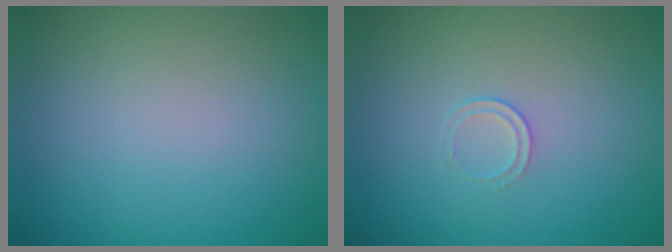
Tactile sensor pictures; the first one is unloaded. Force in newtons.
{"total": 0.7, "press": 0.3, "slide": 0.6}